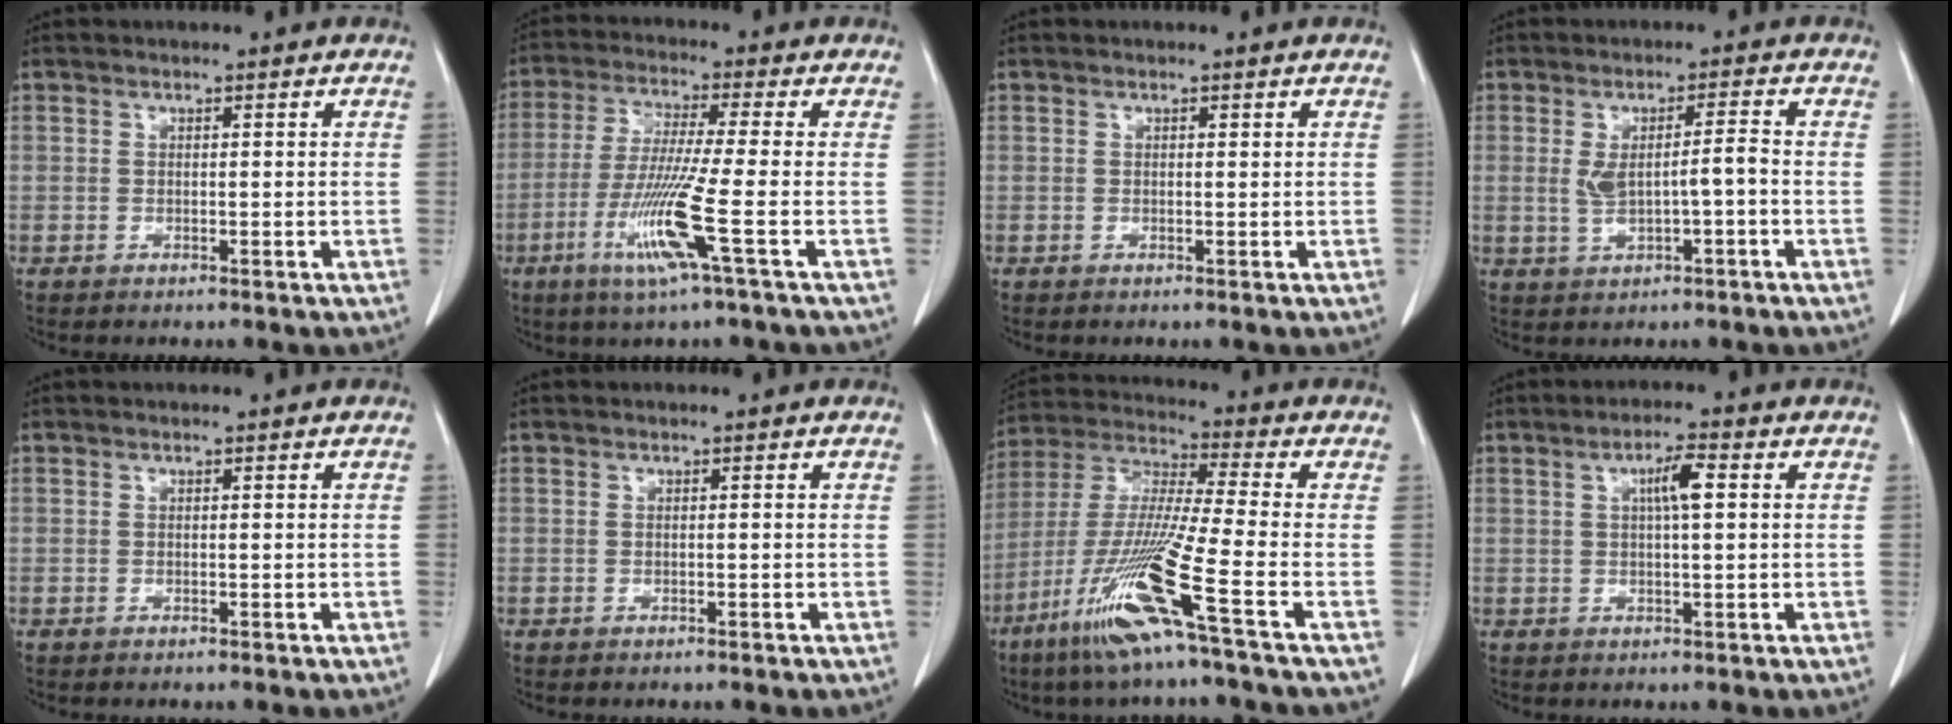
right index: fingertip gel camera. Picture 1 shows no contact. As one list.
[{"total": 10.4, "force": [-3.9, -1.5, 9.5], "torque": [-0.193, -0.026, -0.082]}, {"total": 0.0}, {"total": 5.1, "force": [-0.4, 0.9, 5.0], "torque": [-0.095, 0.010, 0.001]}, {"total": 0.0}, {"total": 0.0}, {"total": 15.4, "force": [-7.7, -1.7, 13.2], "torque": [-0.276, -0.038, -0.153]}, {"total": 4.2, "force": [1.1, 0.5, 4.0], "torque": [-0.071, 0.006, 0.017]}]